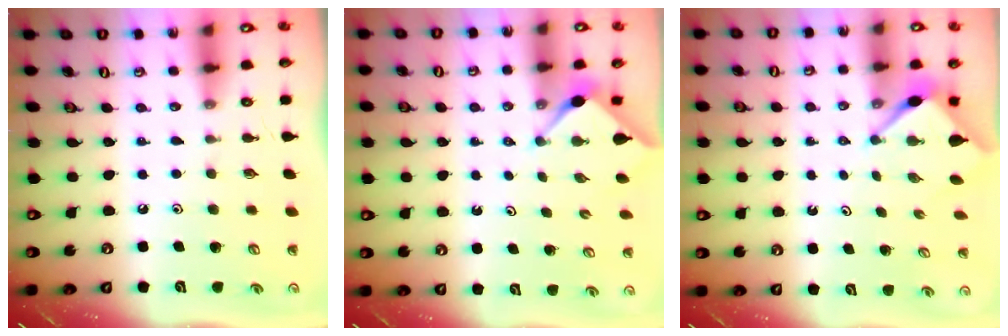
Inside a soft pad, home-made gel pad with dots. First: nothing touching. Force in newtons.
{"total": 2.9, "press": 2.8, "slide": 0.3}
{"total": 3.0, "press": 3.0, "slide": 0.3}